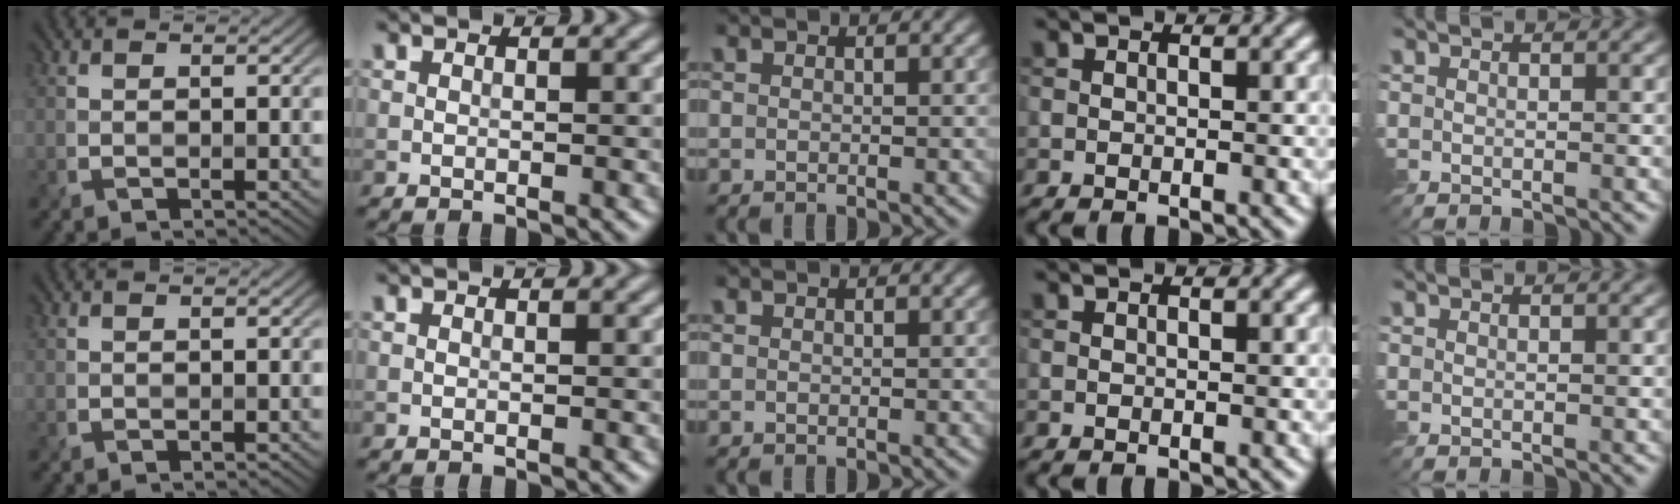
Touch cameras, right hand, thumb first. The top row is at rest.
{}